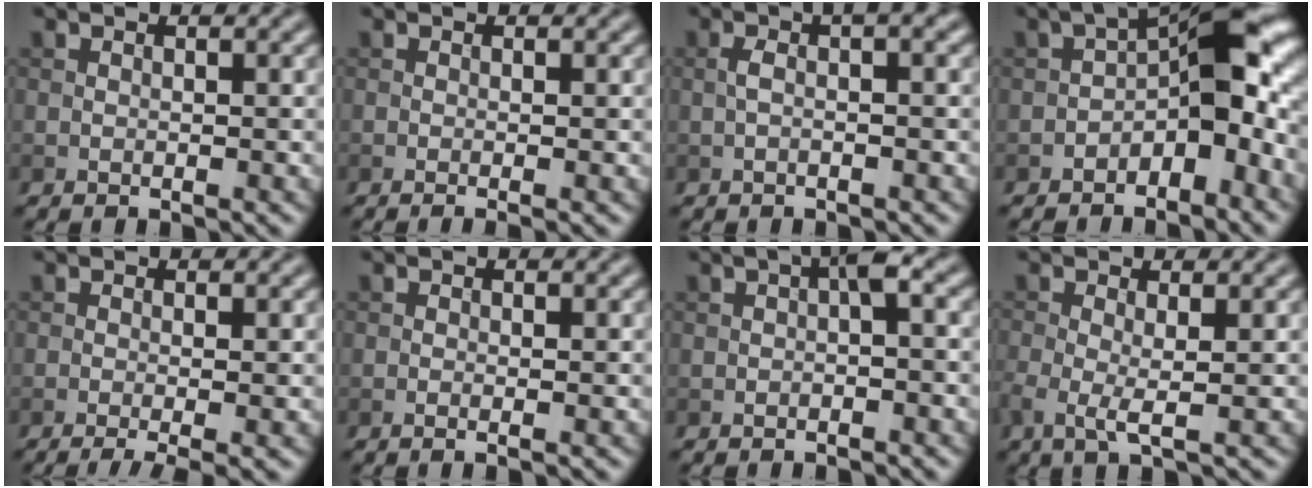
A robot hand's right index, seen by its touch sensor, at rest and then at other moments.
{"total": 1.4, "force": [-0.3, 0.4, 1.3], "torque": [-0.016, -0.008, -0.008]}
{"total": 2.3, "force": [0.2, 0.4, 2.3], "torque": [-0.044, 0.010, -0.001]}
{"total": 8.5, "force": [-2.4, 3.9, 7.1], "torque": [-0.091, 0.026, -0.055]}
{"total": 3.7, "force": [-1.4, 1.0, 3.3], "torque": [-0.050, -0.009, -0.021]}
{"total": 0.8, "force": [-0.2, 0.1, 0.7], "torque": [-0.013, -0.005, -0.006]}
{"total": 2.1, "force": [-0.1, 0.3, 2.1], "torque": [-0.033, 0.008, -0.003]}
{"total": 2.7, "force": [-0.4, 0.7, 2.6], "torque": [-0.060, -0.009, -0.011]}